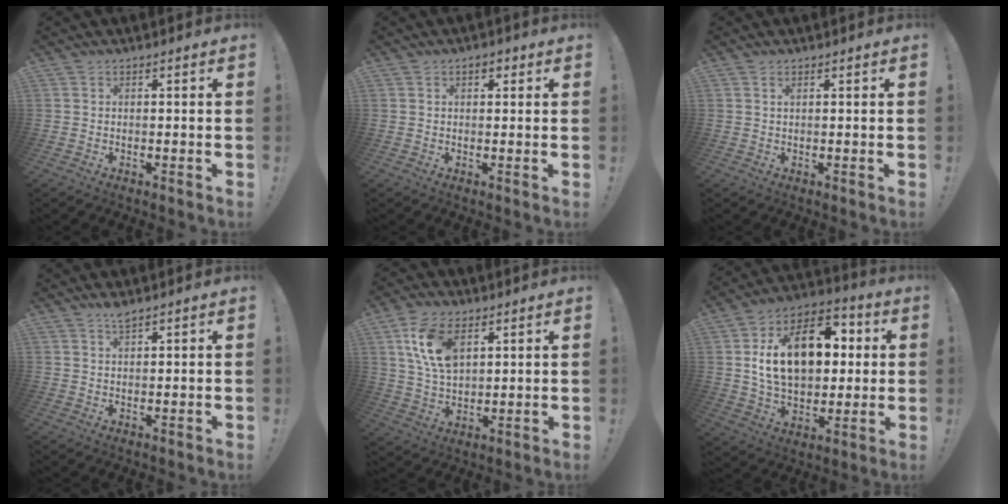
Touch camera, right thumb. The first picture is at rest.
{"total": 2.0, "force": [0.8, 1.3, 1.3], "torque": [-0.018, 0.000, 0.012]}
{"total": 1.0, "force": [0.5, 0.2, 0.9], "torque": [-0.015, 0.001, 0.008]}
{"total": 2.9, "force": [2.5, 0.4, 1.4], "torque": [-0.015, -0.014, 0.041]}
{"total": 12.8, "force": [5.5, 7.6, 8.6], "torque": [-0.169, -0.005, 0.104]}
{"total": 21.0, "force": [4.3, 13.4, 15.6], "torque": [-0.240, -0.003, 0.078]}